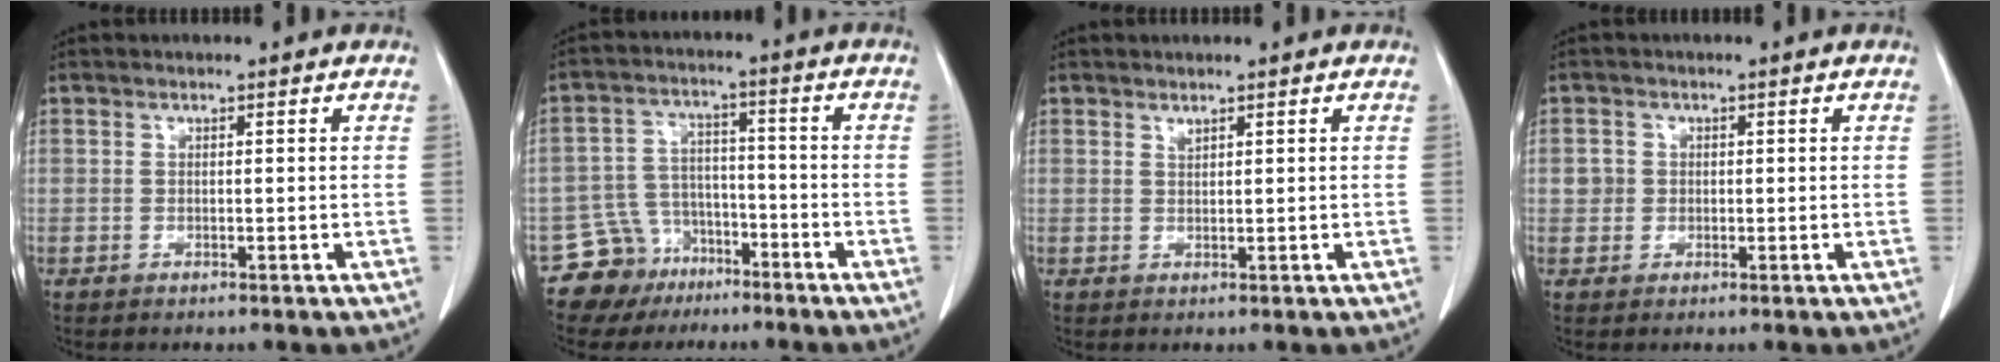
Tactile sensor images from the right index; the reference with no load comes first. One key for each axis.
{"total": 7.8, "fx": -5.3, "fy": 5.7, "fz": -0.2, "tx": 0.007, "ty": 0.032, "tz": -0.090}
{"total": 0.7, "fx": 0.6, "fy": 0.1, "fz": 0.3, "tx": -0.006, "ty": -0.005, "tz": 0.013}
{"total": 2.0, "fx": 0.2, "fy": 2.0, "fz": 0.3, "tx": 0.001, "ty": 0.007, "tz": 0.005}